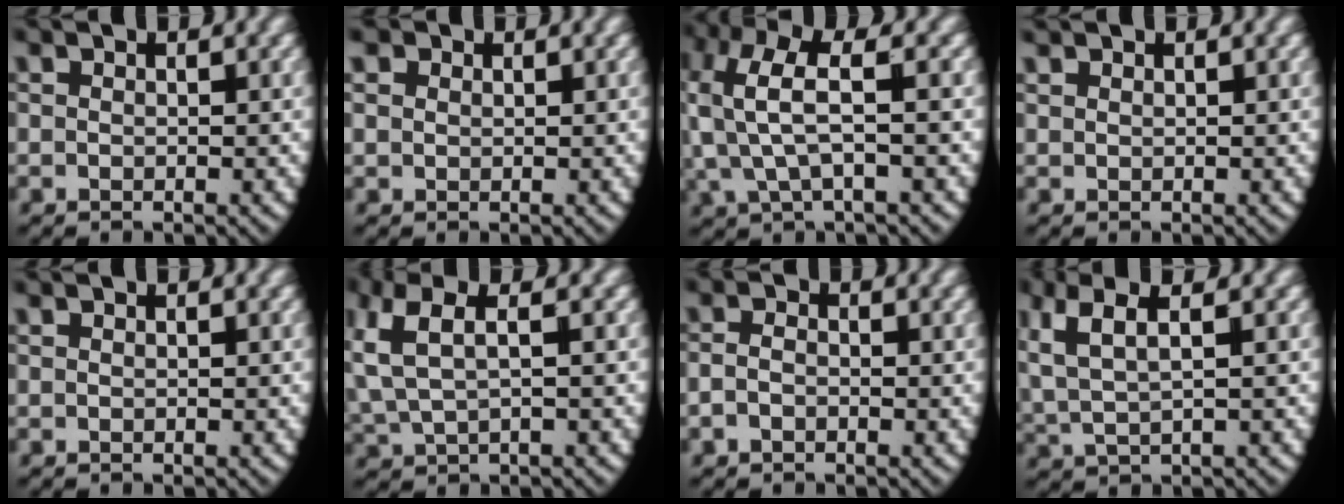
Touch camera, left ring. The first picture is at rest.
{"total": 1.6, "force": [0.7, 1.2, 0.7], "torque": [-0.025, -0.006, 0.020]}
{"total": 7.3, "force": [1.5, 4.6, 5.5], "torque": [-0.137, -0.002, 0.024]}
{"total": 0.6, "force": [0.6, -0.3, 0.0], "torque": [-0.003, -0.003, 0.017]}
{"total": 0.0}
{"total": 5.9, "force": [1.3, 3.8, 4.3], "torque": [-0.098, 0.007, 0.027]}
{"total": 1.8, "force": [-0.7, 1.4, 0.9], "torque": [-0.028, -0.005, -0.011]}
{"total": 6.1, "force": [1.7, 3.9, 4.4], "torque": [-0.100, 0.005, 0.031]}